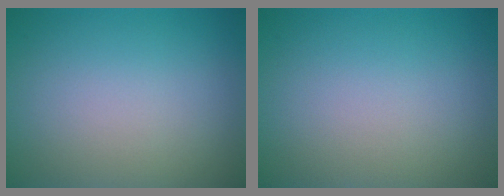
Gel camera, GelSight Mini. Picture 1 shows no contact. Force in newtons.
{"total": 0.0}